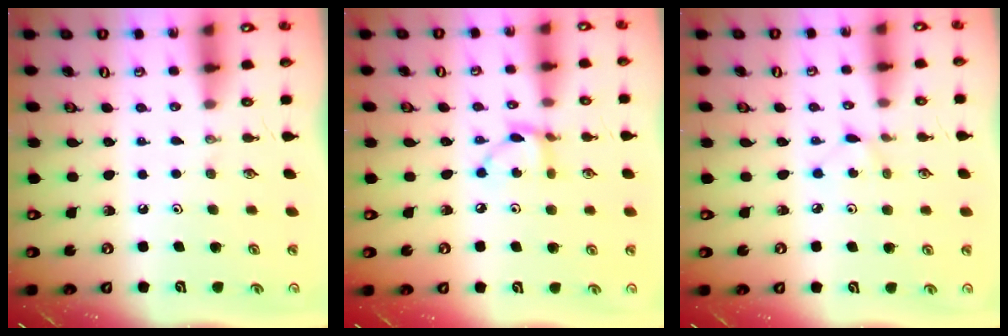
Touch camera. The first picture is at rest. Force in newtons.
{"total": 5.2, "press": 5.2, "slide": 0.3}
{"total": 2.6, "press": 2.5, "slide": 0.3}